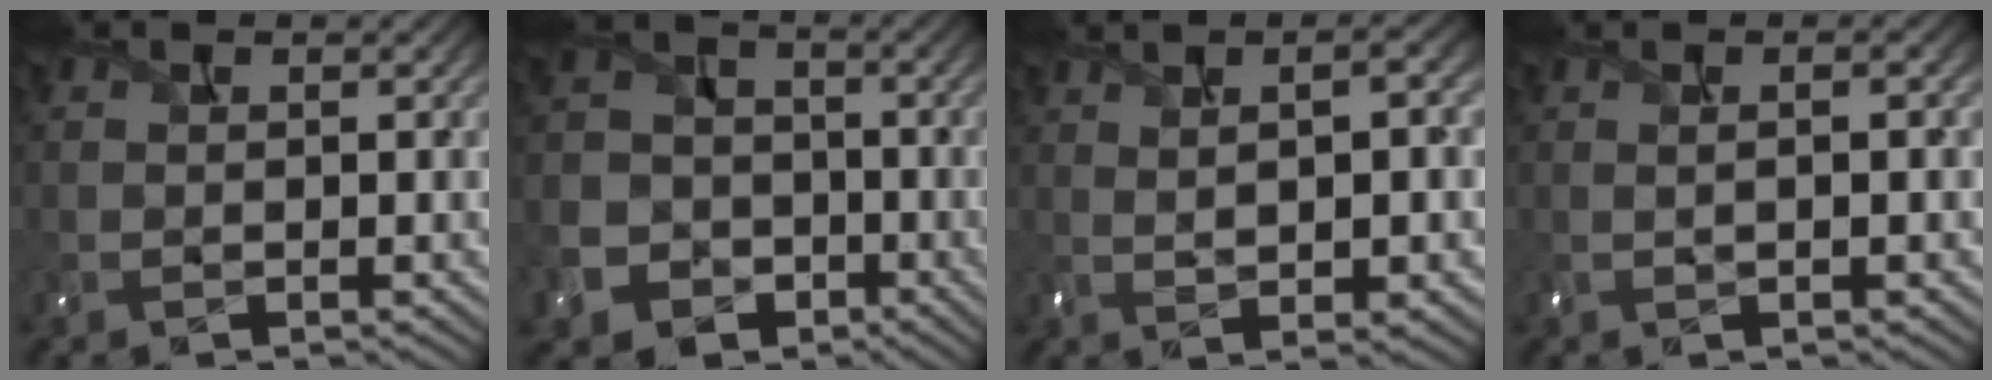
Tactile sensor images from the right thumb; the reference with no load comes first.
{"total": 9.5, "force": [-4.3, 7.8, 3.1], "torque": [-0.089, -0.038, -0.098]}
{"total": 8.1, "force": [1.4, 2.6, 7.5], "torque": [-0.096, 0.021, 0.020]}
{"total": 2.5, "force": [0.3, 0.5, 2.4], "torque": [-0.031, -0.001, -0.008]}